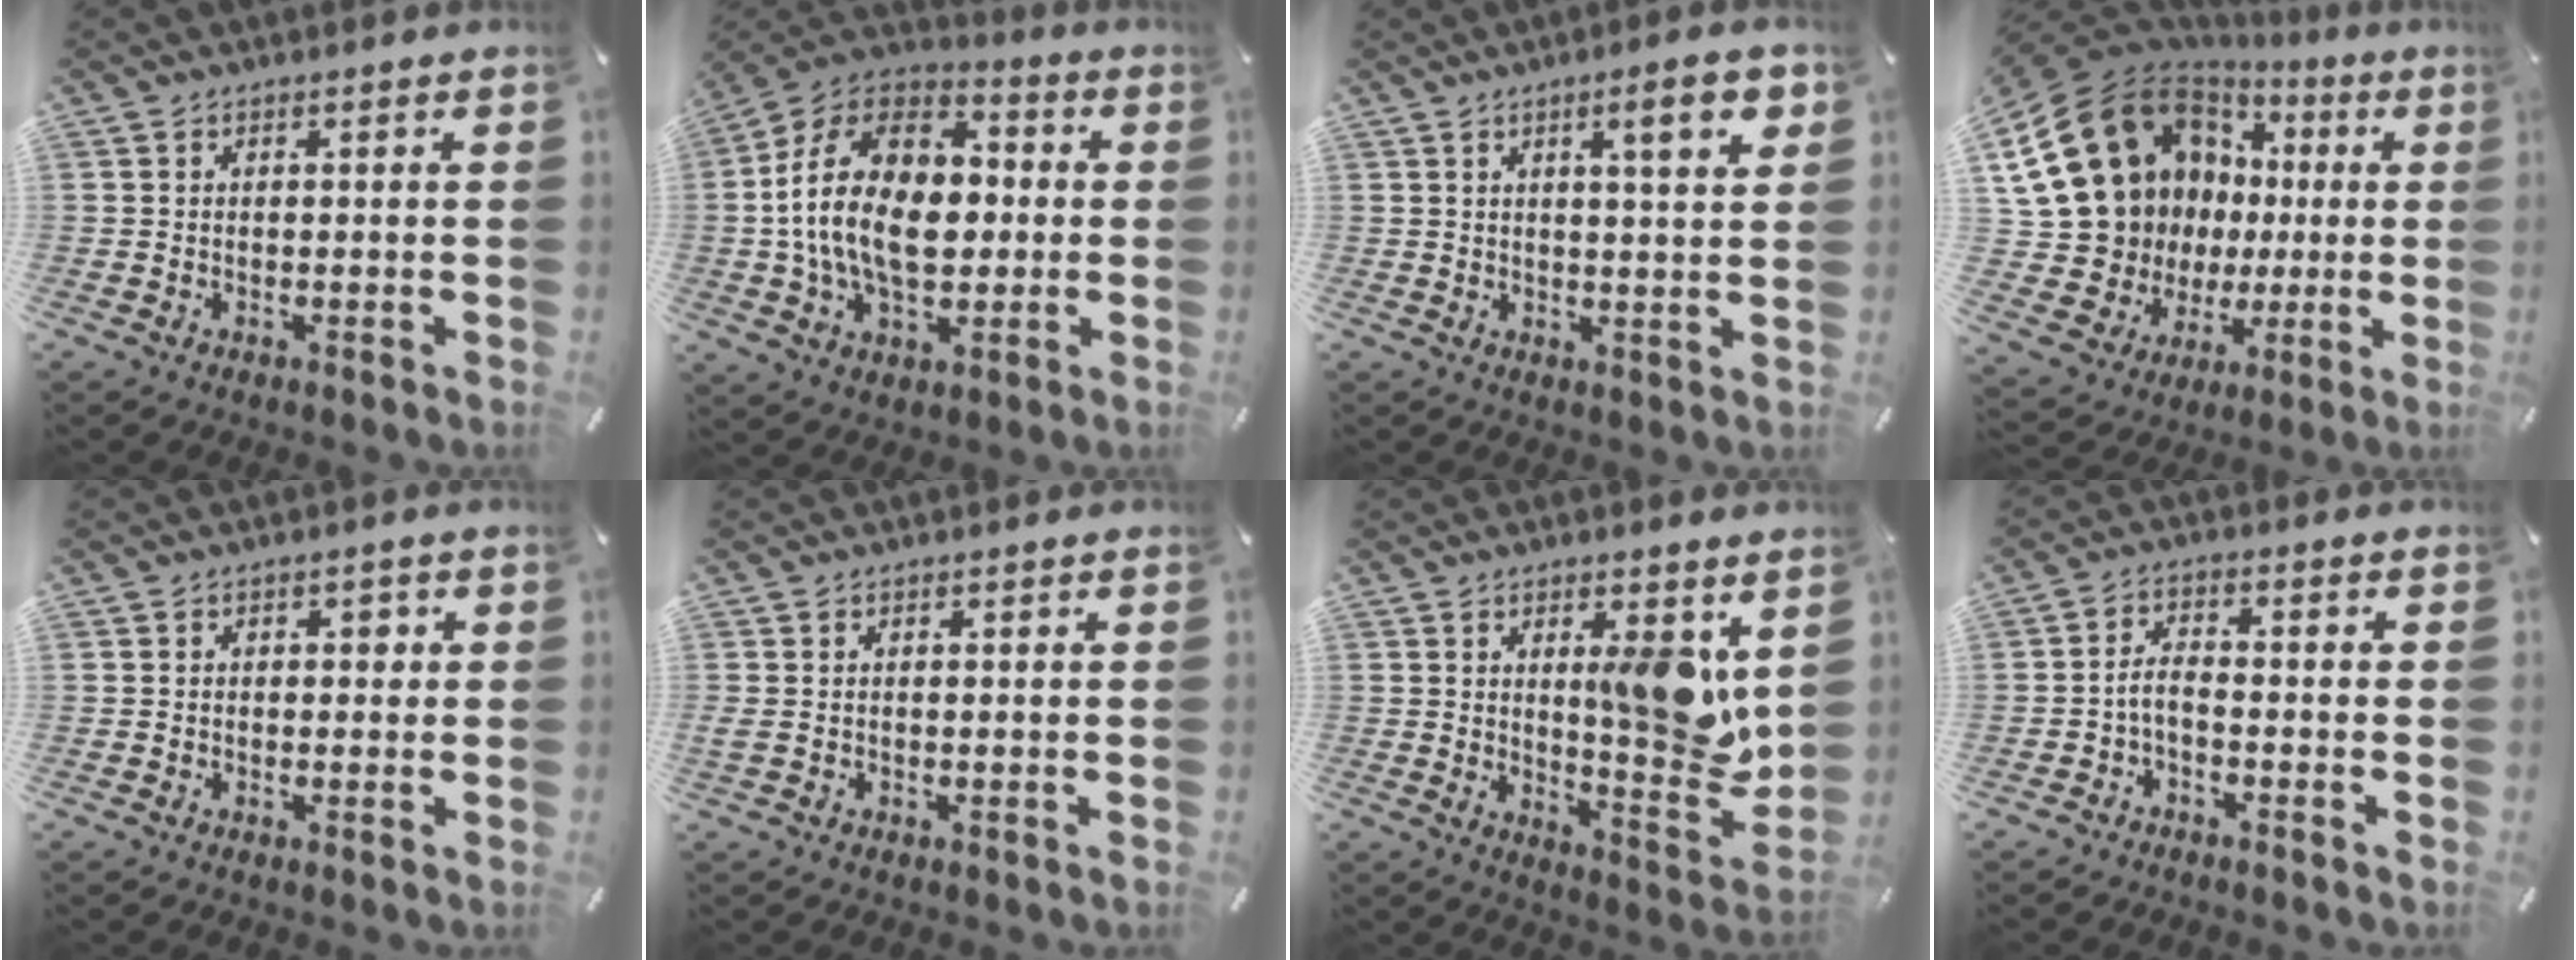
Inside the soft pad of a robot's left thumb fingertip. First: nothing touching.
{"total": 20.8, "force": [-1.8, 13.9, 15.3], "torque": [-0.313, 0.017, -0.036]}
{"total": 8.7, "force": [4.0, 1.8, 7.5], "torque": [-0.110, -0.009, 0.057]}
{"total": 22.9, "force": [6.0, 18.9, 11.4], "torque": [-0.246, -0.046, 0.153]}
{"total": 1.8, "force": [0.2, 1.4, 1.1], "torque": [-0.007, 0.002, -0.004]}
{"total": 0.9, "force": [0.2, 0.3, 0.9], "torque": [-0.017, 0.000, 0.003]}
{"total": 11.0, "force": [4.1, 3.3, 9.7], "torque": [-0.115, -0.044, 0.062]}
{"total": 3.7, "force": [-1.9, 1.5, 2.8], "torque": [-0.063, 0.008, -0.039]}